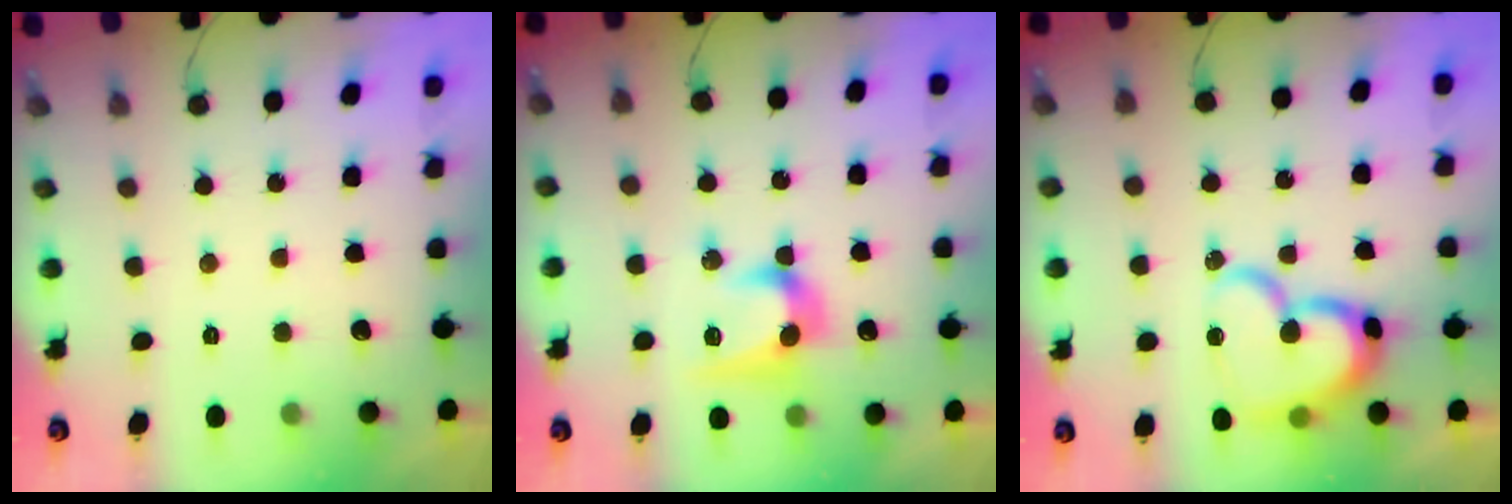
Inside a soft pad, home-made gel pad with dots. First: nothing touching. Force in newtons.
{"total": 12.6, "press": 12.6, "slide": 0.4}
{"total": 16.9, "press": 16.9, "slide": 1.7}